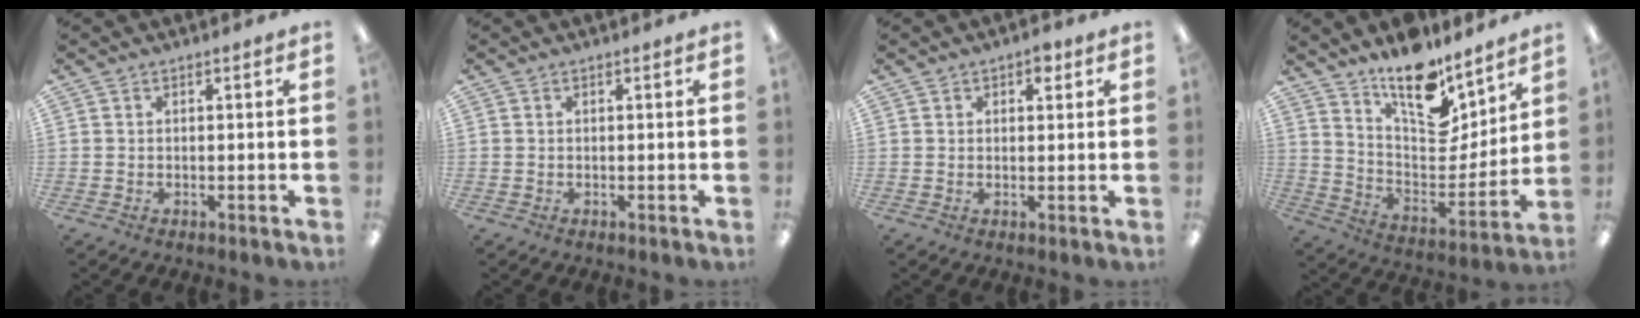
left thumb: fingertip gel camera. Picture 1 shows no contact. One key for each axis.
{"total": 0.0}
{"total": 2.8, "fx": 1.5, "fy": 1.9, "fz": 1.4, "tx": -0.005, "ty": -0.004, "tz": 0.021}
{"total": 15.9, "fx": 12.7, "fy": 6.5, "fz": 7.2, "tx": -0.106, "ty": -0.110, "tz": 0.223}